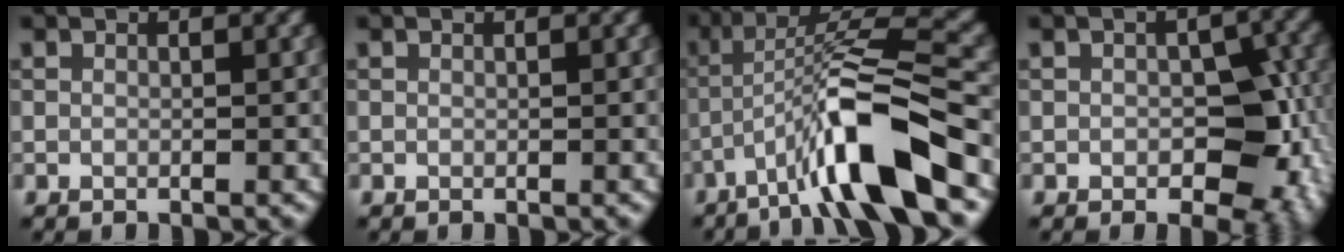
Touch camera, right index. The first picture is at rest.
{"total": 0.0}
{"total": 9.7, "force": [-5.1, 1.3, 8.1], "torque": [-0.142, 0.016, -0.092]}
{"total": 6.7, "force": [-1.1, 4.0, 5.2], "torque": [-0.060, -0.005, -0.016]}